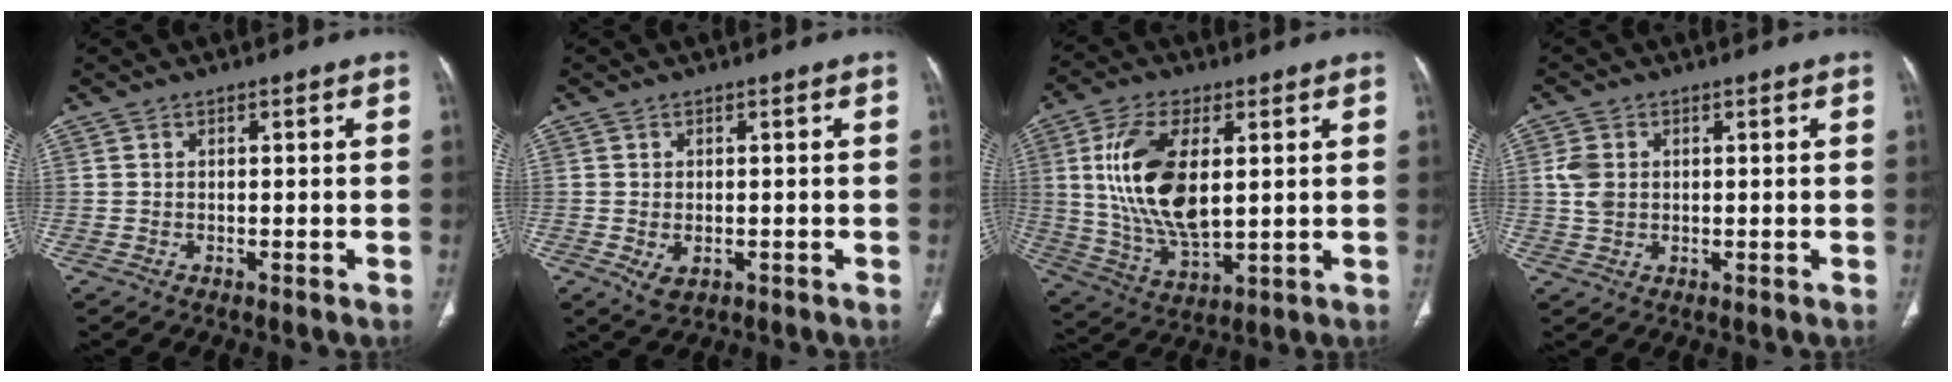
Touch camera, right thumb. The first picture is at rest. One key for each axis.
{"total": 3.3, "fx": -1.0, "fy": 2.2, "fz": 2.3, "tx": -0.040, "ty": -0.003, "tz": -0.005}
{"total": 16.8, "fx": 3.1, "fy": 8.2, "fz": 14.4, "tx": -0.281, "ty": -0.015, "tz": 0.067}
{"total": 4.2, "fx": 0.6, "fy": 3.2, "fz": 2.6, "tx": -0.050, "ty": 0.001, "tz": 0.014}